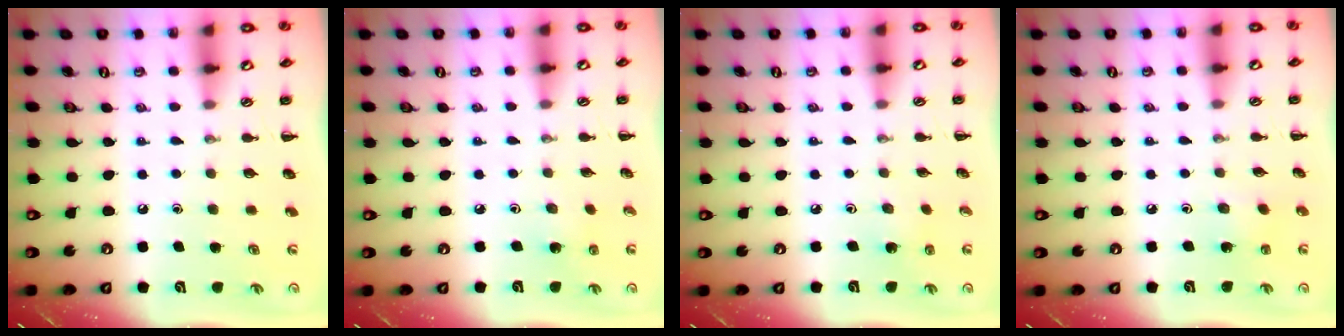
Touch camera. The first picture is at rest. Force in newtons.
{"total": 1.9, "press": 1.9, "slide": 0.4}
{"total": 1.9, "press": 1.9, "slide": 0.4}
{"total": 2.7, "press": 2.6, "slide": 0.8}